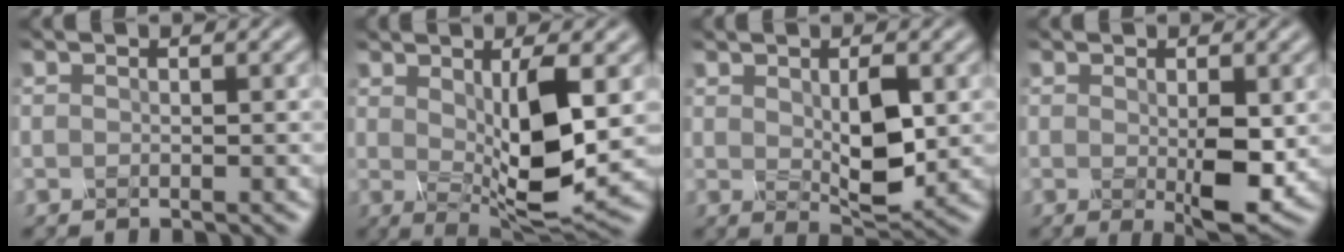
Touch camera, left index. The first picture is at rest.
{"total": 5.8, "force": [0.6, 1.4, 5.6], "torque": [-0.097, -0.012, 0.022]}
{"total": 4.0, "force": [0.2, 1.6, 3.6], "torque": [-0.076, -0.008, 0.014]}
{"total": 4.4, "force": [-0.6, 1.5, 4.1], "torque": [-0.077, -0.010, -0.001]}